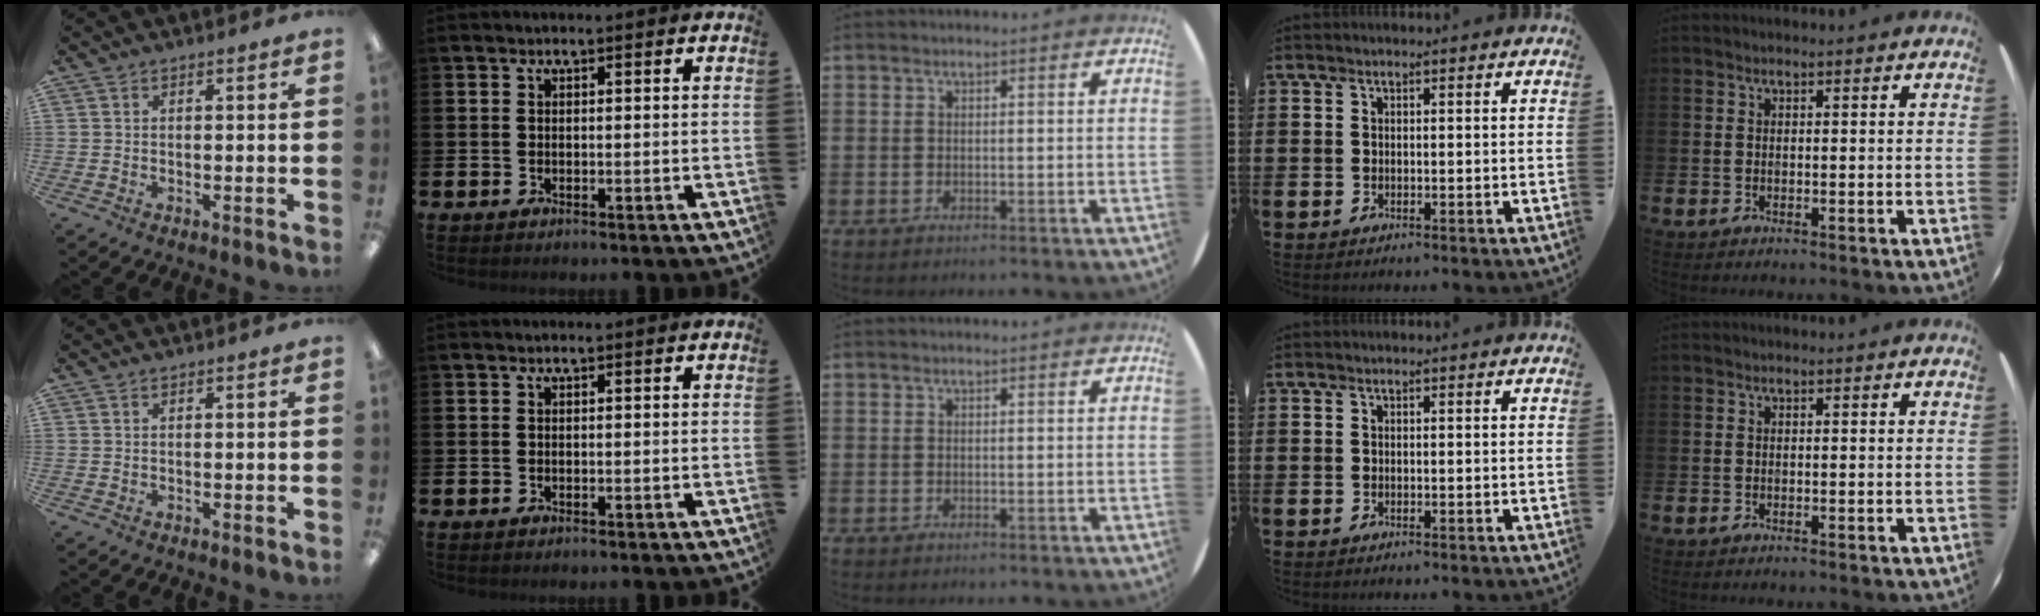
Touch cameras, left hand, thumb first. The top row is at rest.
{}